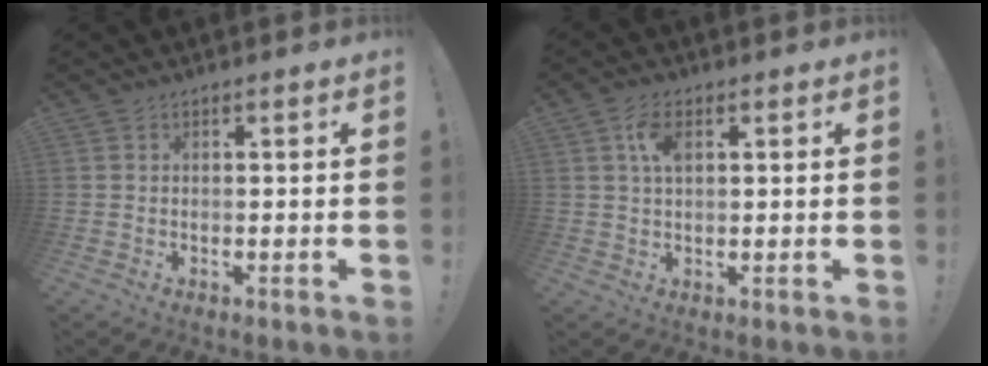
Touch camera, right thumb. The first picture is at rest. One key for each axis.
{"total": 5.7, "fx": 1.8, "fy": 3.1, "fz": 4.4, "tx": -0.076, "ty": 0.002, "tz": 0.031}